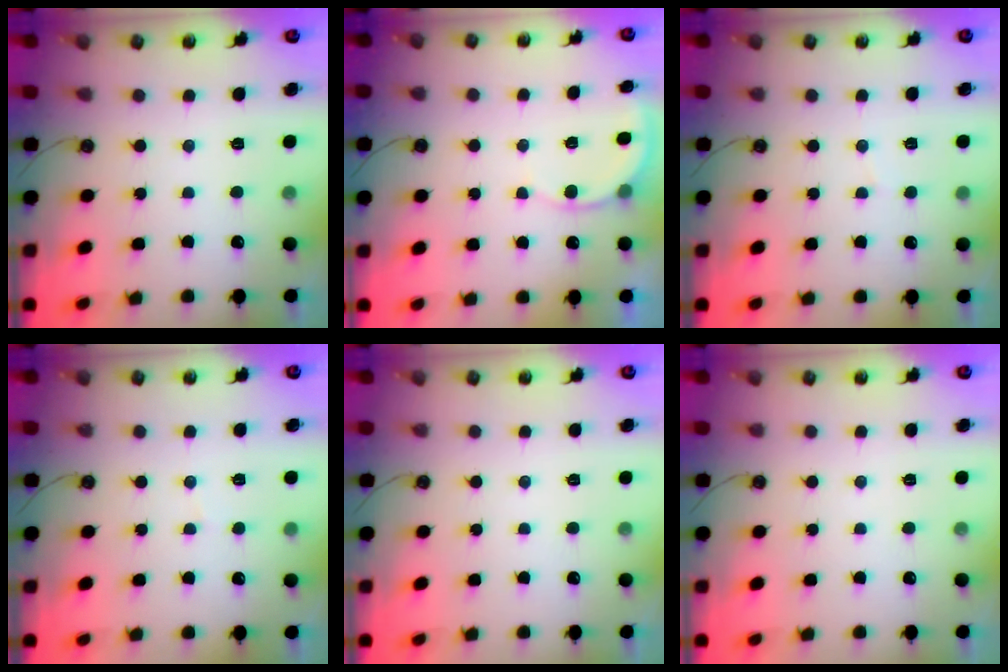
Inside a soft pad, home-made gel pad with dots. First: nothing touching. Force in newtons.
{"total": 4.6, "press": 4.6, "slide": 0.4}
{"total": 2.9, "press": 2.9, "slide": 0.2}
{"total": 2.6, "press": 2.6, "slide": 0.2}
{"total": 0.0}
{"total": 0.0}